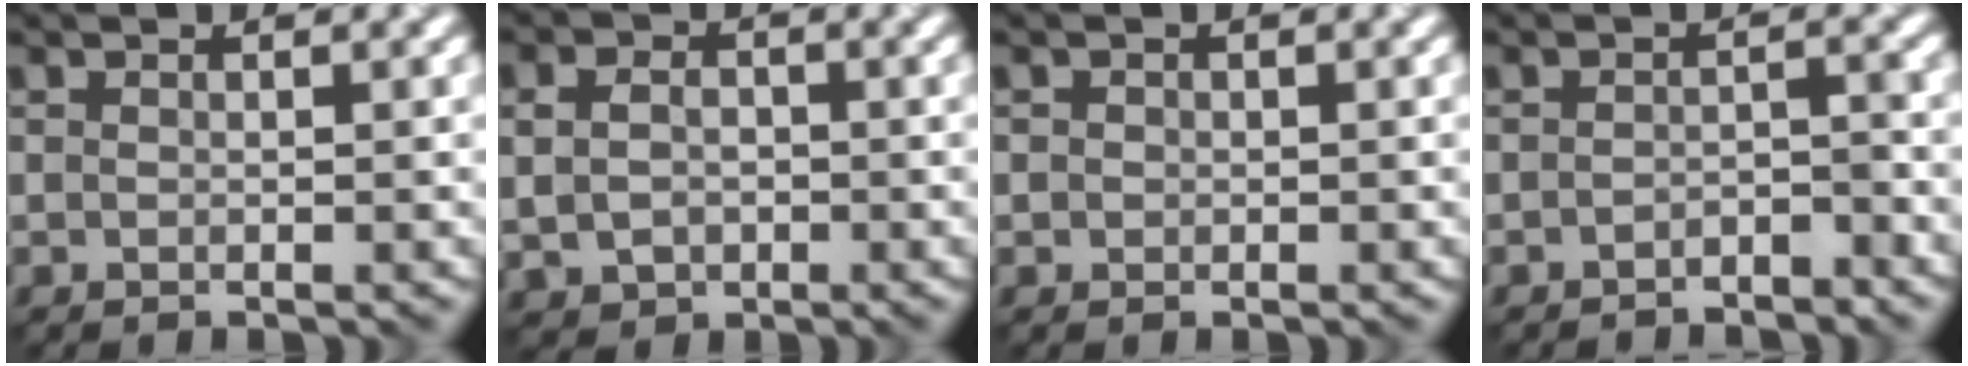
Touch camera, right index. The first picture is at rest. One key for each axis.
{"total": 3.7, "fx": -0.1, "fy": 3.1, "fz": 2.1, "tx": -0.034, "ty": 0.002, "tz": -0.005}
{"total": 0.5, "fx": 0.0, "fy": 0.5, "fz": 0.1, "tx": 0.003, "ty": -0.004, "tz": -0.001}
{"total": 2.1, "fx": -1.9, "fy": 0.5, "fz": 0.7, "tx": -0.007, "ty": 0.004, "tz": -0.033}